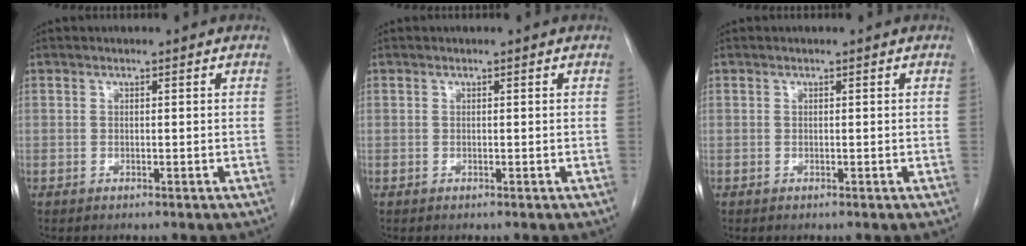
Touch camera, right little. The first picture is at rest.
{"total": 0.0}
{"total": 0.0}